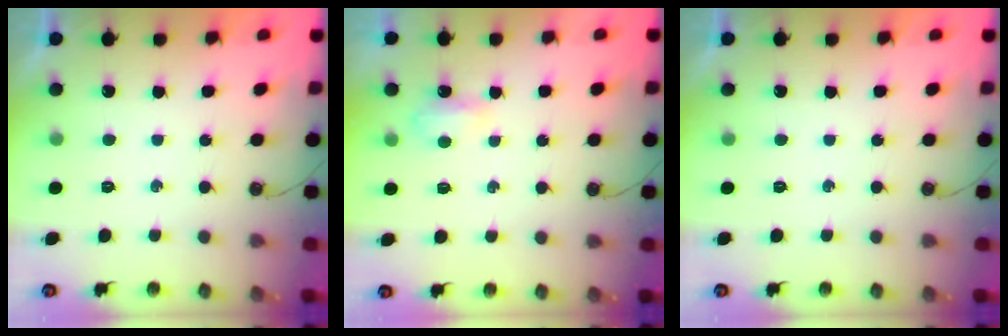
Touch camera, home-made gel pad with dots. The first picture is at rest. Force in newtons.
{"total": 3.5, "press": 3.5, "slide": 0.6}
{"total": 0.0}